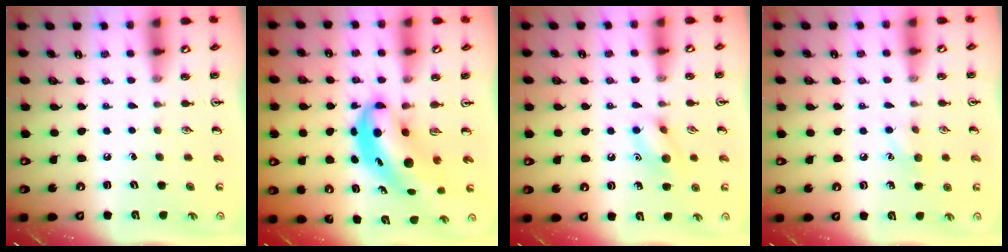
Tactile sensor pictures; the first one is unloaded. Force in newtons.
{"total": 7.7, "press": 7.4, "slide": 1.9}
{"total": 9.5, "press": 9.4, "slide": 1.0}
{"total": 7.1, "press": 6.9, "slide": 1.8}